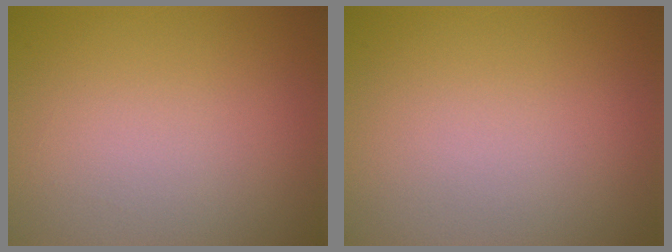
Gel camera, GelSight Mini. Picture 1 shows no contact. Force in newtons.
{"total": 0.0}